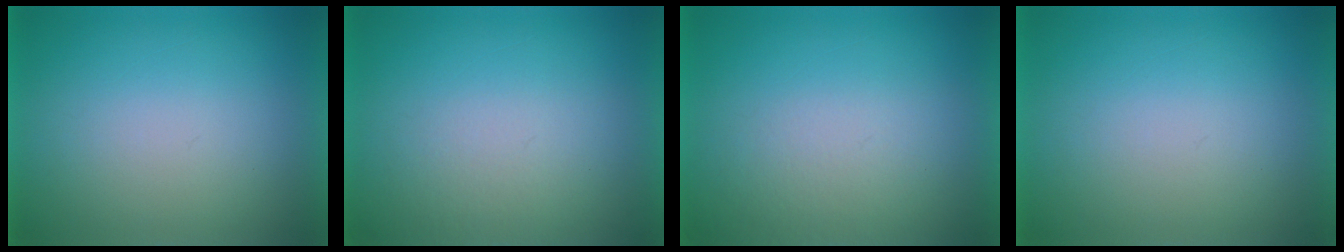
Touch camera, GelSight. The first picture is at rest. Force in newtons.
{"total": 3.4}
{"total": 3.2}
{"total": 0.0}